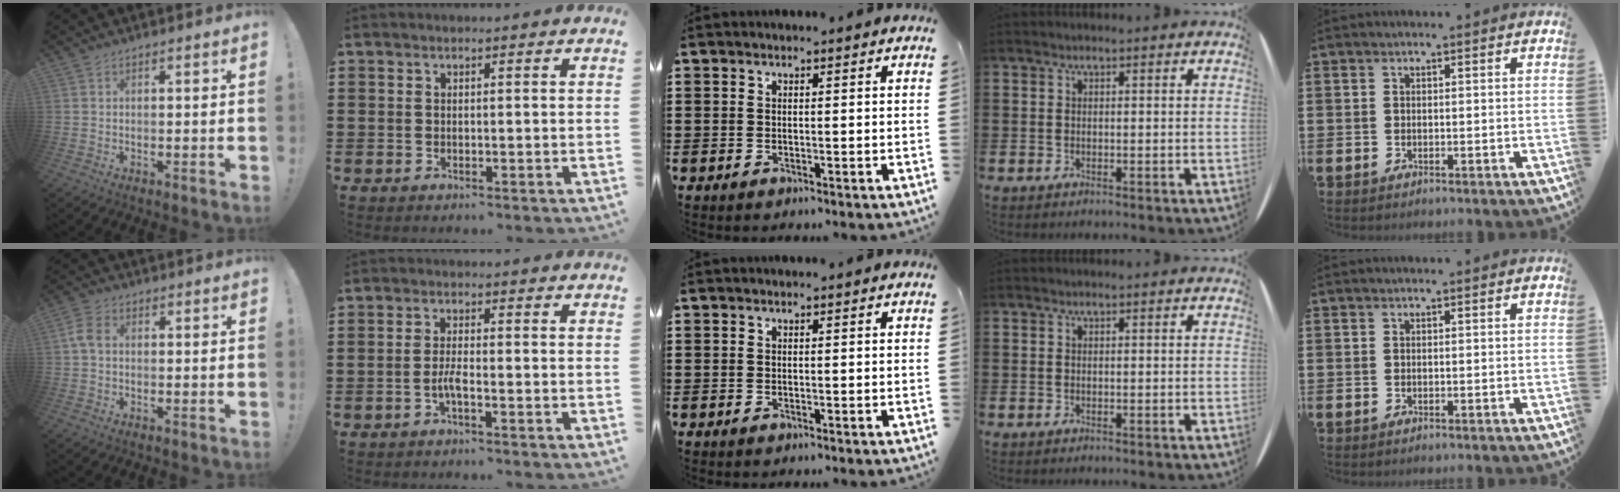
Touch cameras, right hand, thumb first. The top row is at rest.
{"thumb": {"total": 4.5, "force": [0.3, 3.0, 3.4], "torque": [-0.073, 0.007, 0.006]}, "index": {"total": 2.5, "force": [-1.3, 0.2, 2.1], "torque": [-0.048, -0.005, -0.024]}}